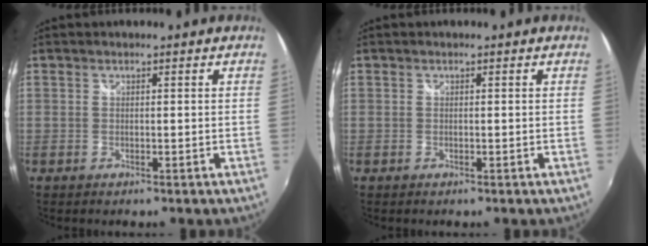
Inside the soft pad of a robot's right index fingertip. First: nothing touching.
{"total": 0.0}